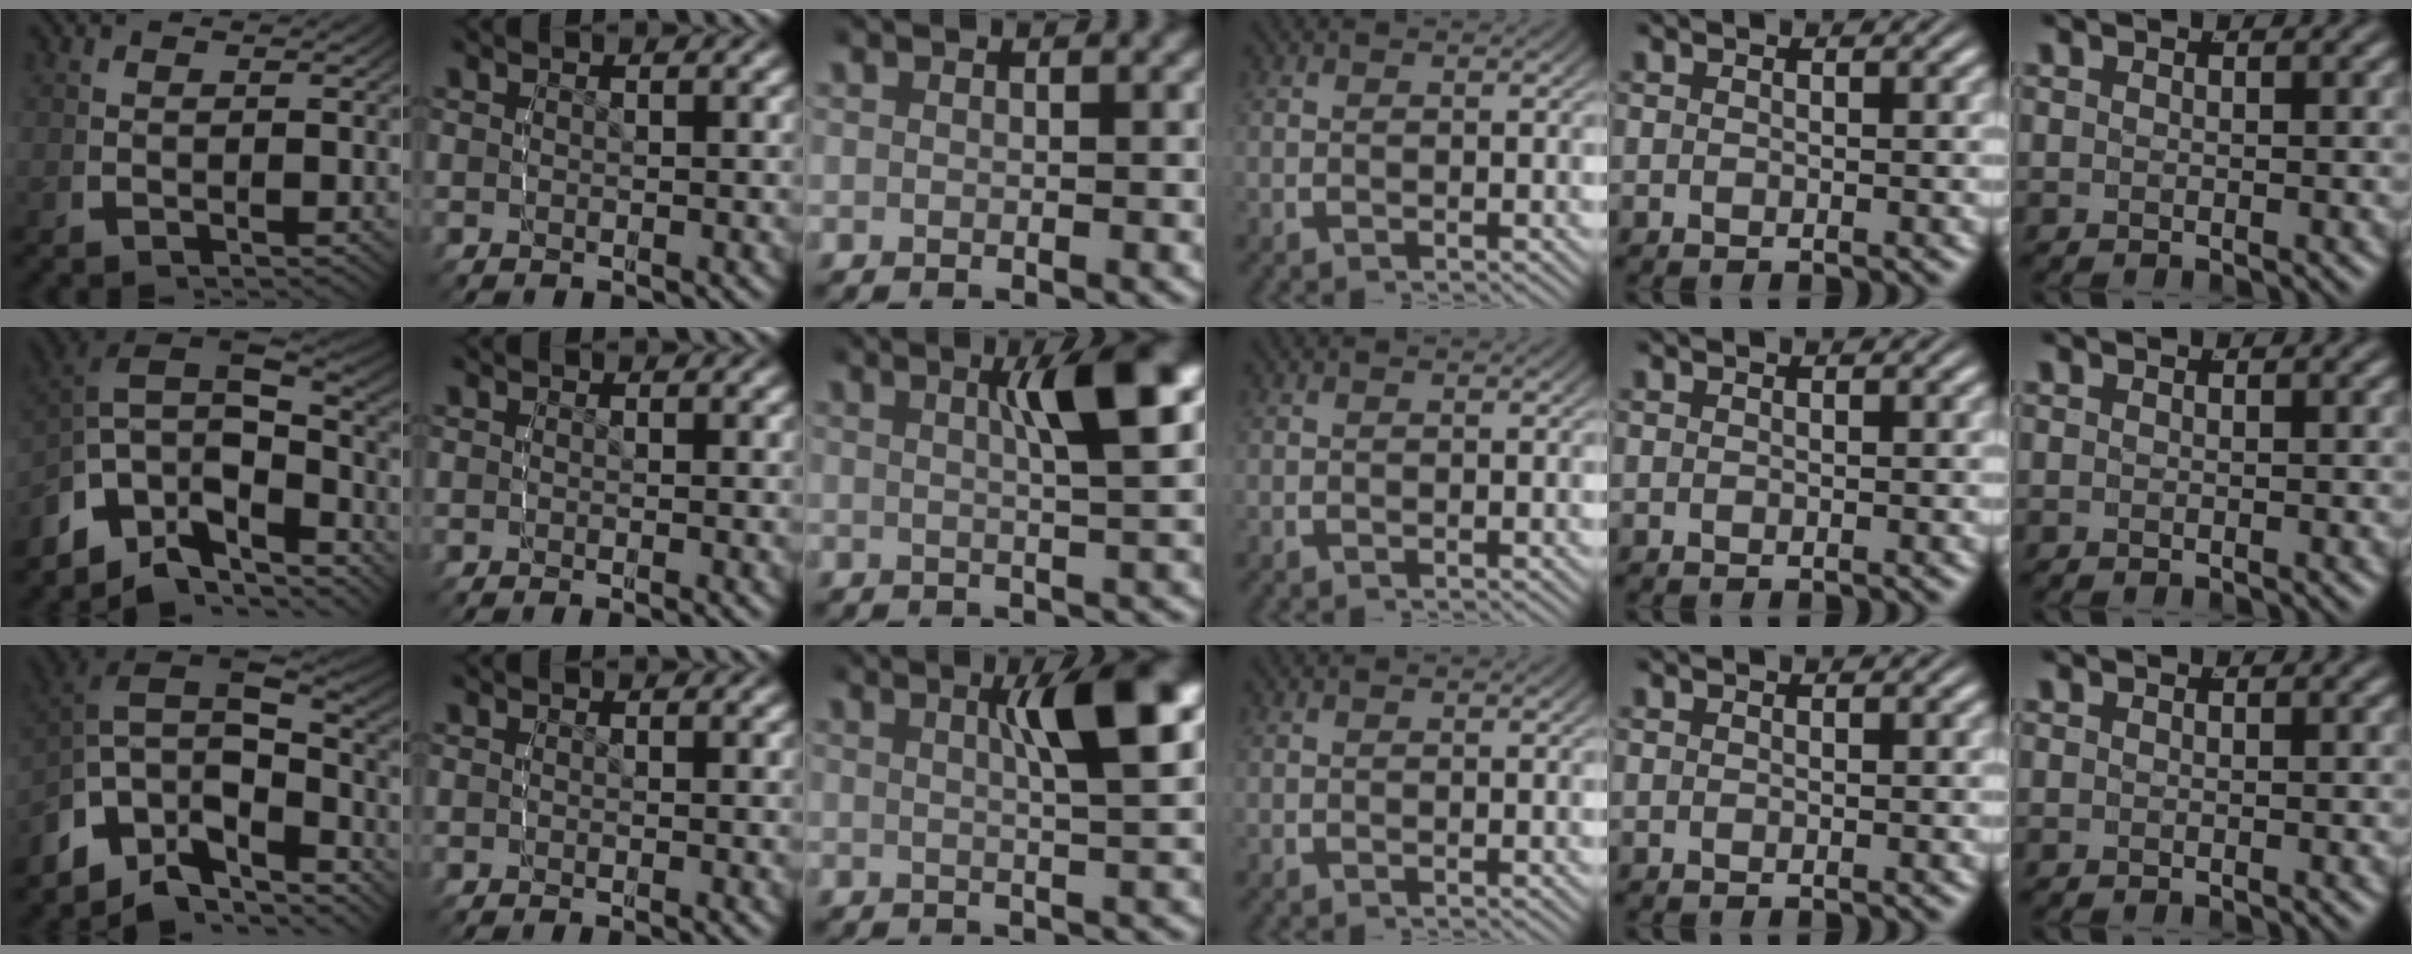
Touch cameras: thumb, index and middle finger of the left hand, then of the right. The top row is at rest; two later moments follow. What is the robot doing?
{"motion": "lift_and_place", "object": "air blower"}